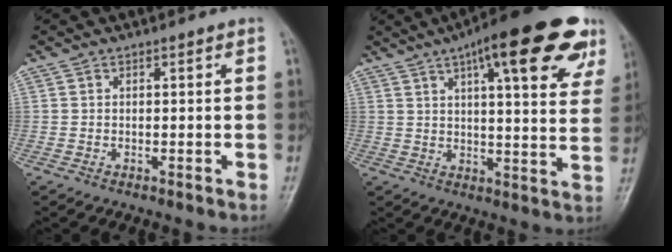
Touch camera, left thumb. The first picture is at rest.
{"total": 22.3, "force": [12.3, 6.0, 17.6], "torque": [-0.221, -0.017, 0.156]}